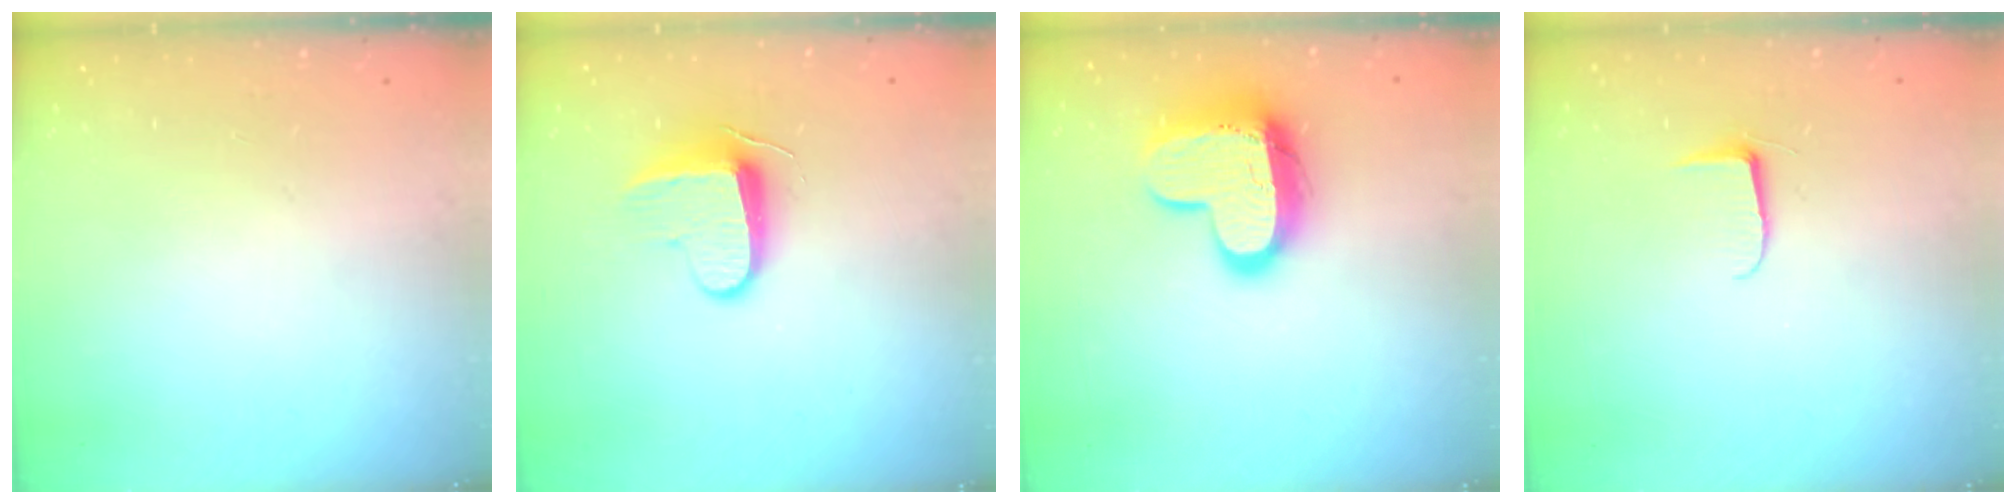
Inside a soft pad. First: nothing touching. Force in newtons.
{"total": 8.9, "press": 8.9, "slide": 0.8}
{"total": 15.1, "press": 15.0, "slide": 1.2}
{"total": 5.1, "press": 5.1, "slide": 0.5}